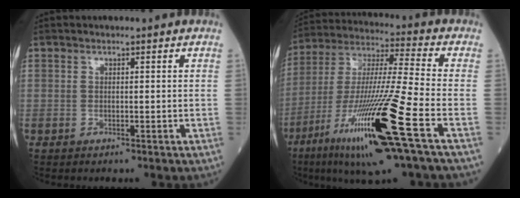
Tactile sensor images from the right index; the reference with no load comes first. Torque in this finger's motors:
{"motor_torque": [2.14, 0.00, 1.06, 0.21]}